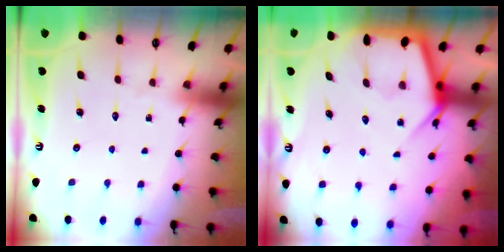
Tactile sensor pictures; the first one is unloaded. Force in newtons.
{"total": 7.5, "press": 7.4, "slide": 0.6}